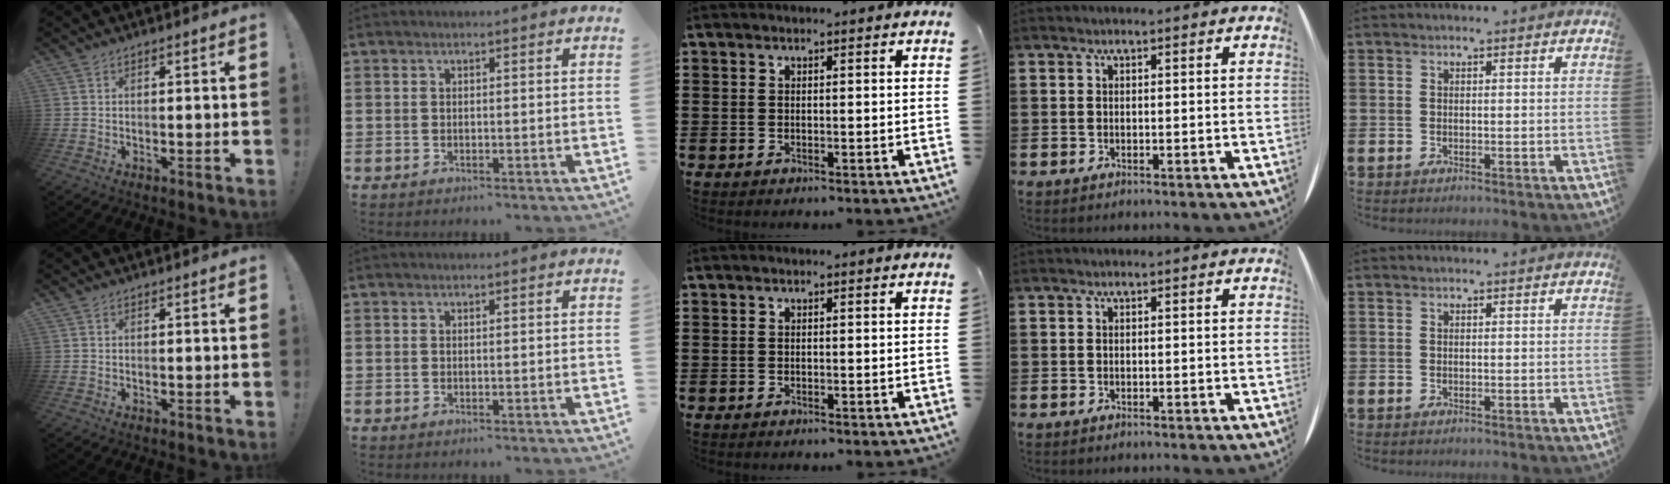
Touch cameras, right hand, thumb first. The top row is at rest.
{}